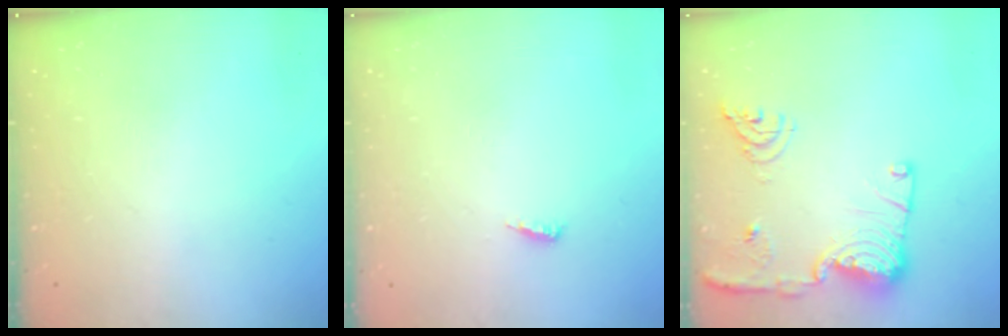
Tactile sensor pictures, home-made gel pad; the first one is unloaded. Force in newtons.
{"total": 3.9, "press": 3.9, "slide": 0.4}
{"total": 15.2, "press": 14.8, "slide": 3.3}